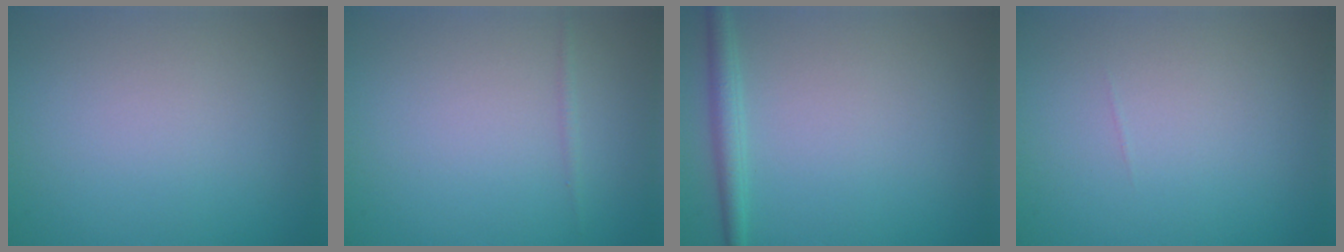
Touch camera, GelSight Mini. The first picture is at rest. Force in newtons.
{"total": 0.5, "press": 0.5, "slide": 0.0}
{"total": 2.0, "press": 2.0, "slide": 0.1}
{"total": 0.0}